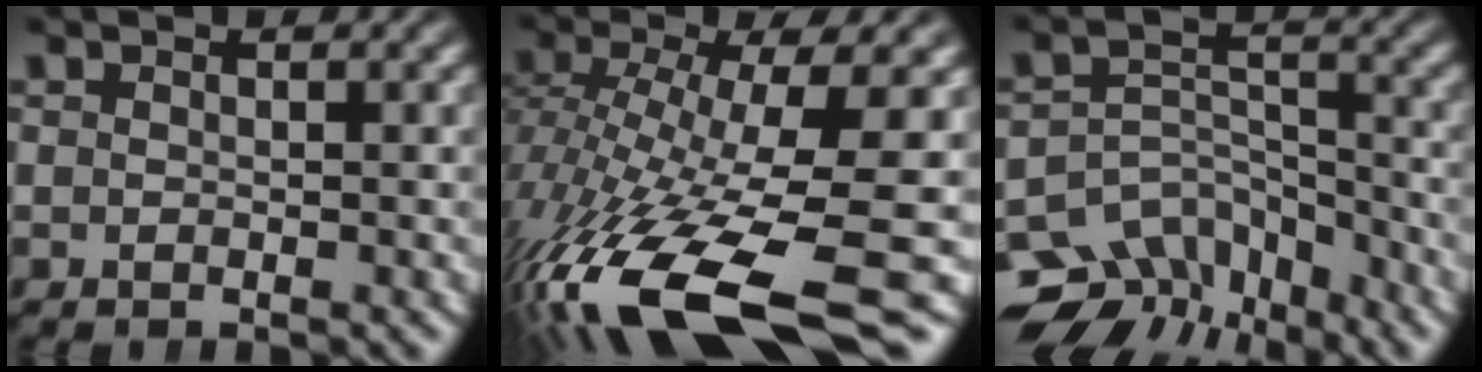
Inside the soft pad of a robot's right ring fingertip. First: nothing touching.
{"total": 12.1, "force": [-5.9, 4.3, 9.6], "torque": [-0.189, -0.050, -0.065]}
{"total": 10.1, "force": [-5.6, 7.3, 4.2], "torque": [-0.071, -0.036, -0.091]}